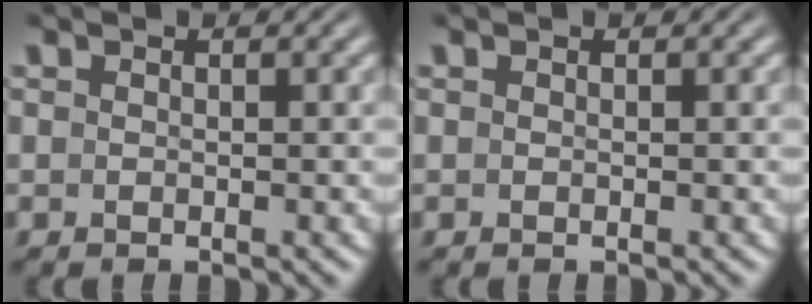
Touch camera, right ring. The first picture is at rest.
{"total": 0.0}